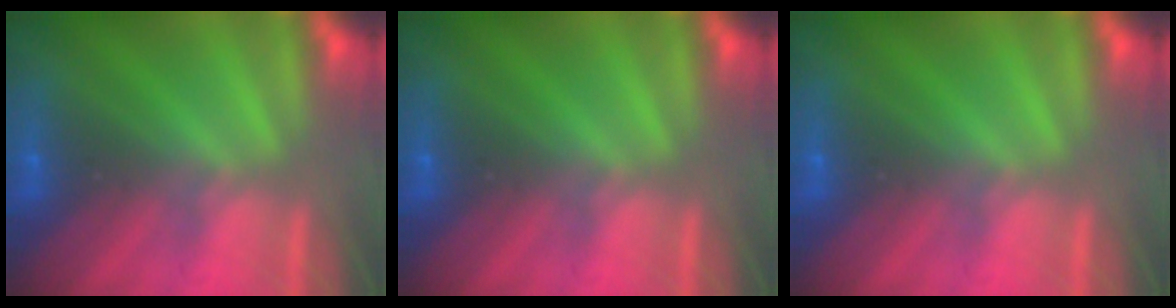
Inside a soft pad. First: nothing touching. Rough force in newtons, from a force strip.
{"total": 0.0}
{"total": 0.0}